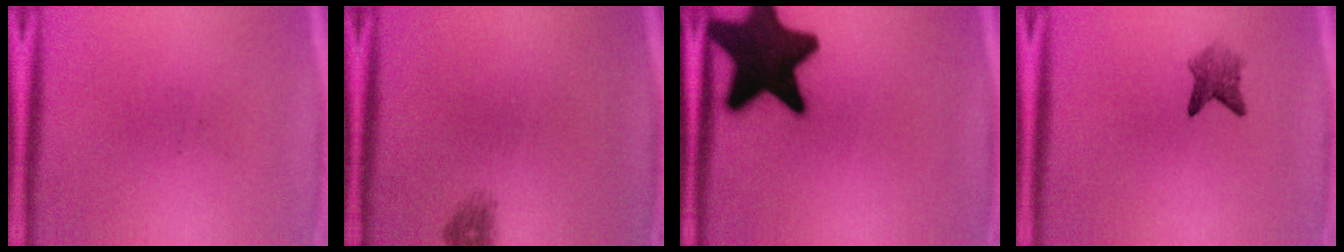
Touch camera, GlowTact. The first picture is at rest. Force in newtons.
{"total": 1.3}
{"total": 18.0}
{"total": 2.9}